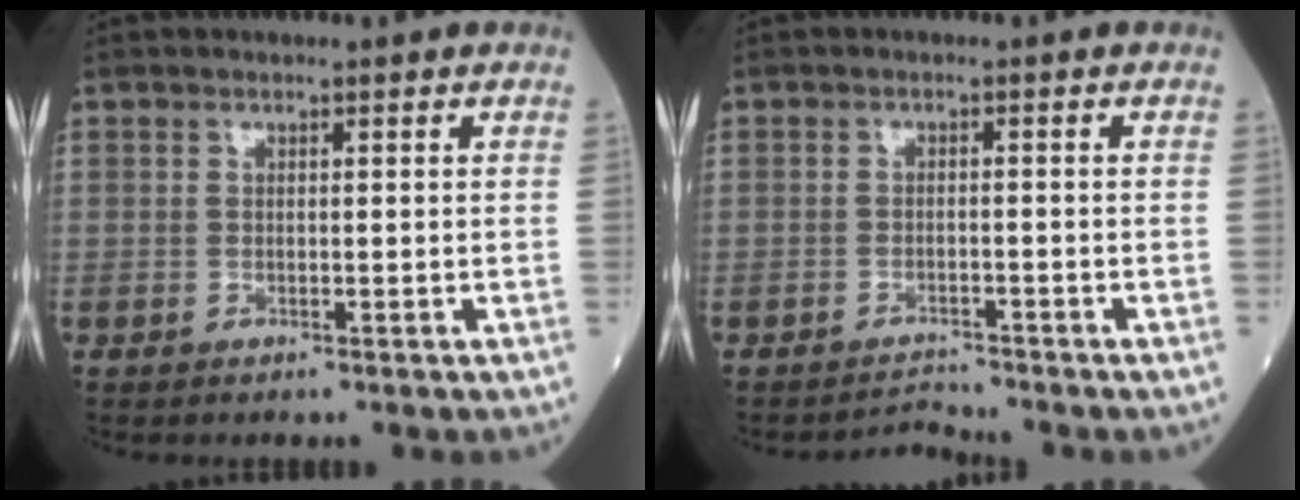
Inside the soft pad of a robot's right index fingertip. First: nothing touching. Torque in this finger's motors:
{"motor_torque": [-0.15, 0.03, -0.11, 0.00]}